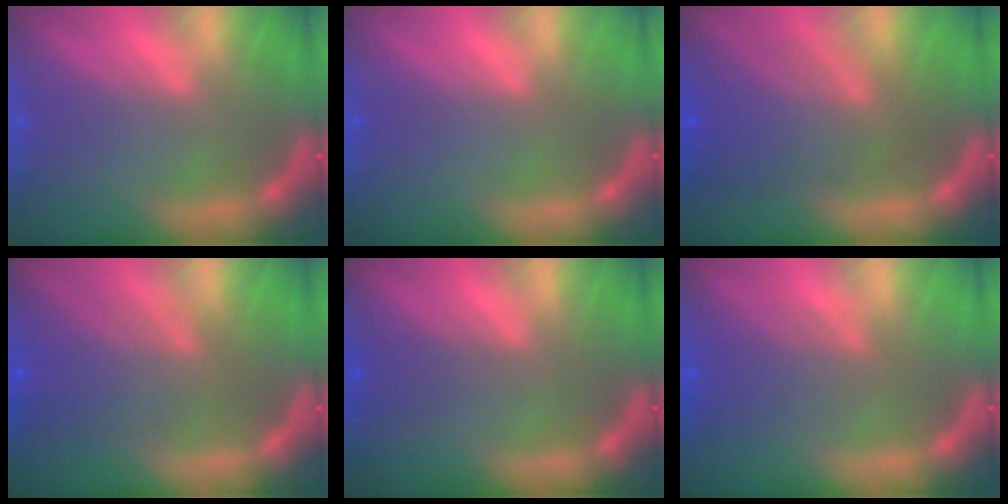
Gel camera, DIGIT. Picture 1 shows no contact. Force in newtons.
{"total": 0.0}
{"total": 7.5}
{"total": 6.0}
{"total": 1.5}
{"total": 4.1}